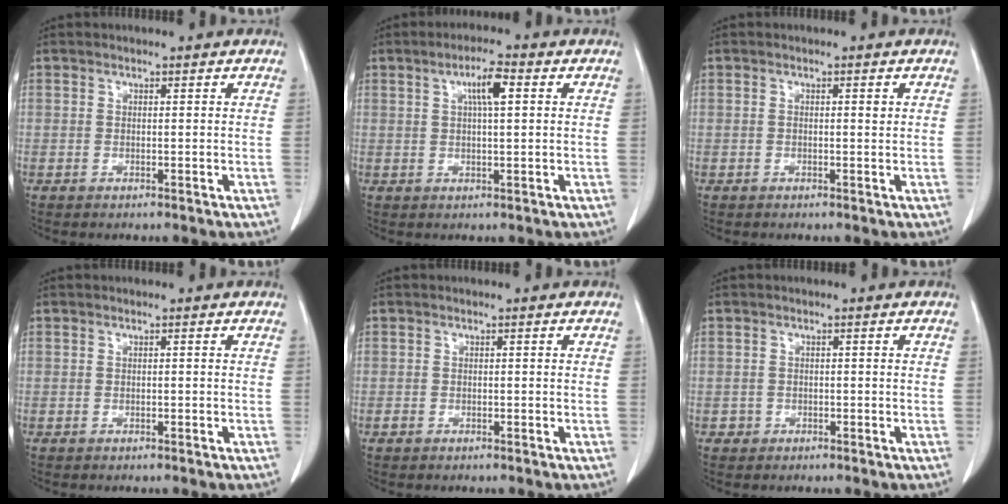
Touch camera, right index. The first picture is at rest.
{"total": 4.7, "force": [1.5, 0.8, 4.4], "torque": [-0.078, 0.007, 0.025]}
{"total": 1.0, "force": [0.1, 0.3, 0.9], "torque": [-0.015, 0.000, 0.001]}
{"total": 0.0}
{"total": 0.7, "force": [-0.4, 0.5, 0.2], "torque": [0.002, 0.002, -0.010]}
{"total": 1.2, "force": [-0.6, 1.1, -0.1], "torque": [0.004, 0.006, -0.015]}